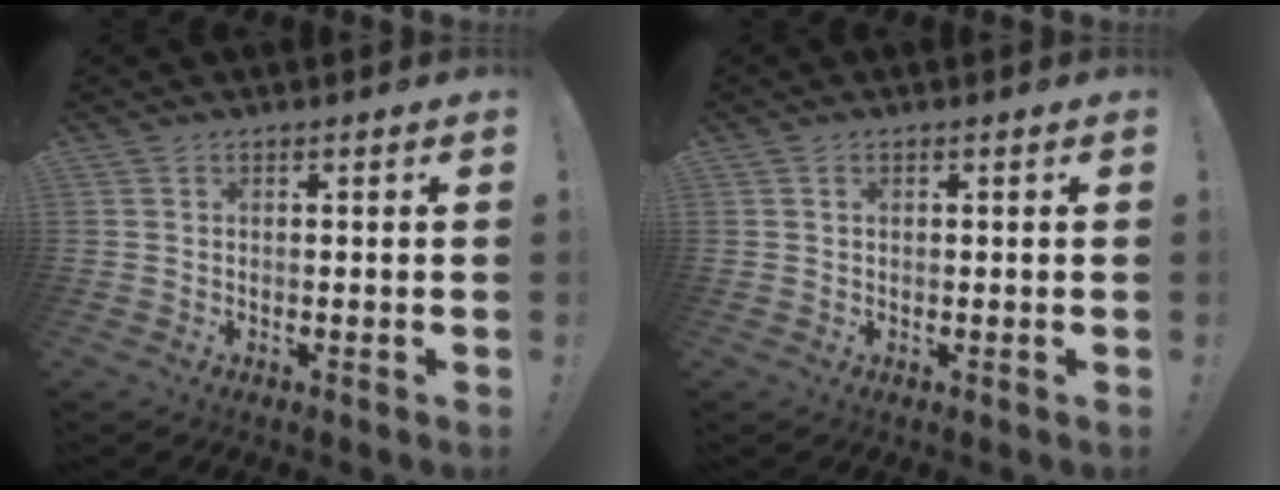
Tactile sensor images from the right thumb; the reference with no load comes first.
{"total": 0.6, "force": [0.3, 0.4, 0.3], "torque": [-0.001, -0.001, 0.005]}